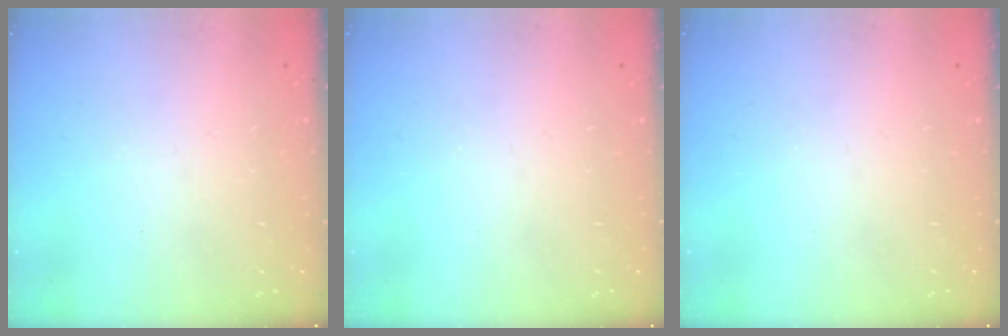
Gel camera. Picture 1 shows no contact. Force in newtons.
{"total": 0.0}
{"total": 0.0}